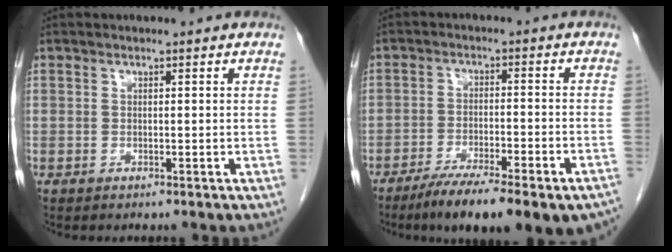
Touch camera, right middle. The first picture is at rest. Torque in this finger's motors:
{"motor_torque": [1.08, -1.06, 0.45, 0.11]}